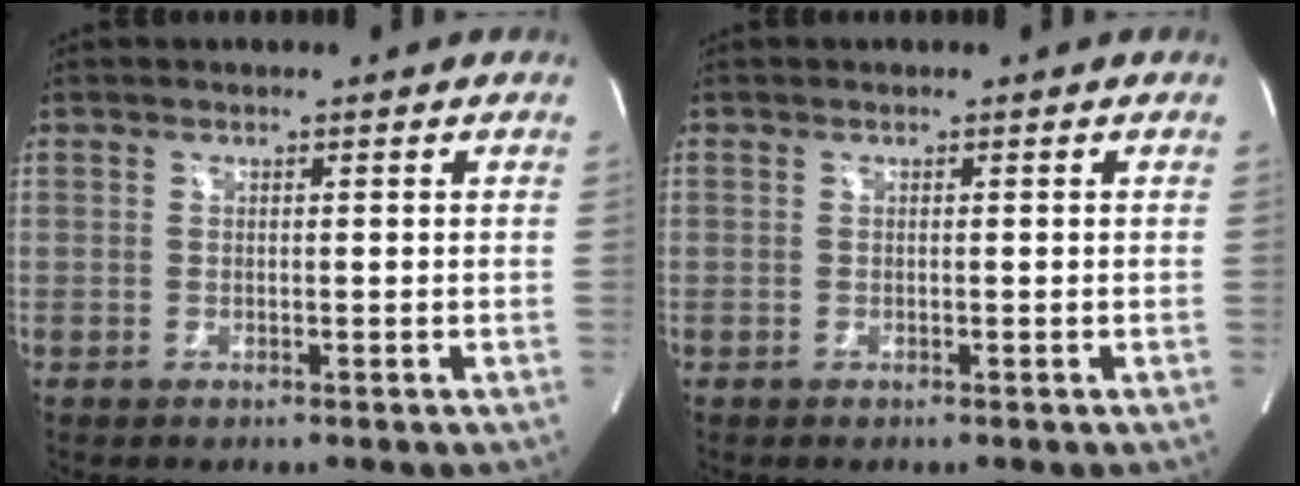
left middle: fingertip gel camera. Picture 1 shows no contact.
{"total": 0.0}